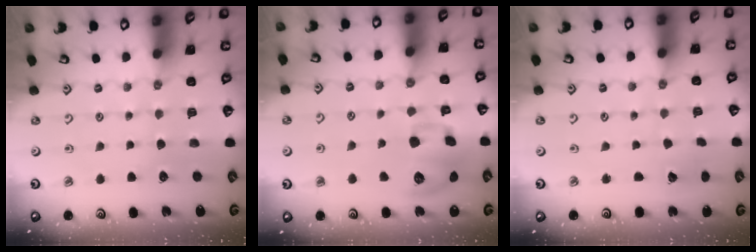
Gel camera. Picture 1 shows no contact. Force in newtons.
{"total": 12.2, "press": 12.0, "slide": 2.0}
{"total": 2.6, "press": 2.6, "slide": 0.3}